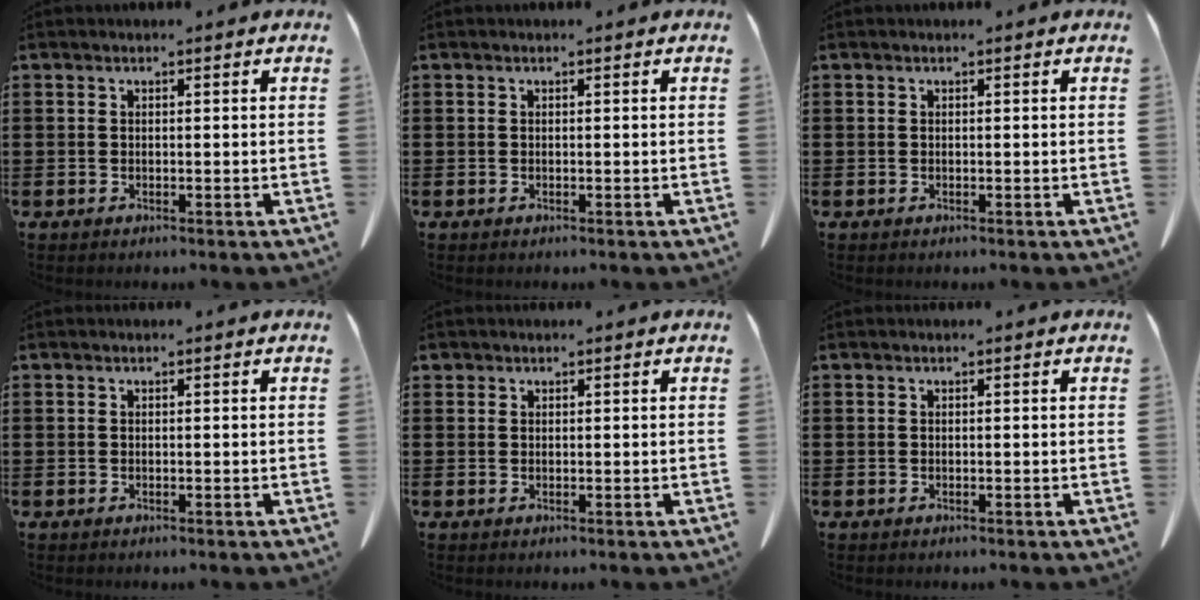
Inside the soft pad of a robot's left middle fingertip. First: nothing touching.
{"total": 0.0}
{"total": 0.0}
{"total": 0.0}
{"total": 0.7, "force": [0.6, 0.5, 0.1], "torque": [-0.005, 0.003, 0.011]}
{"total": 0.0}